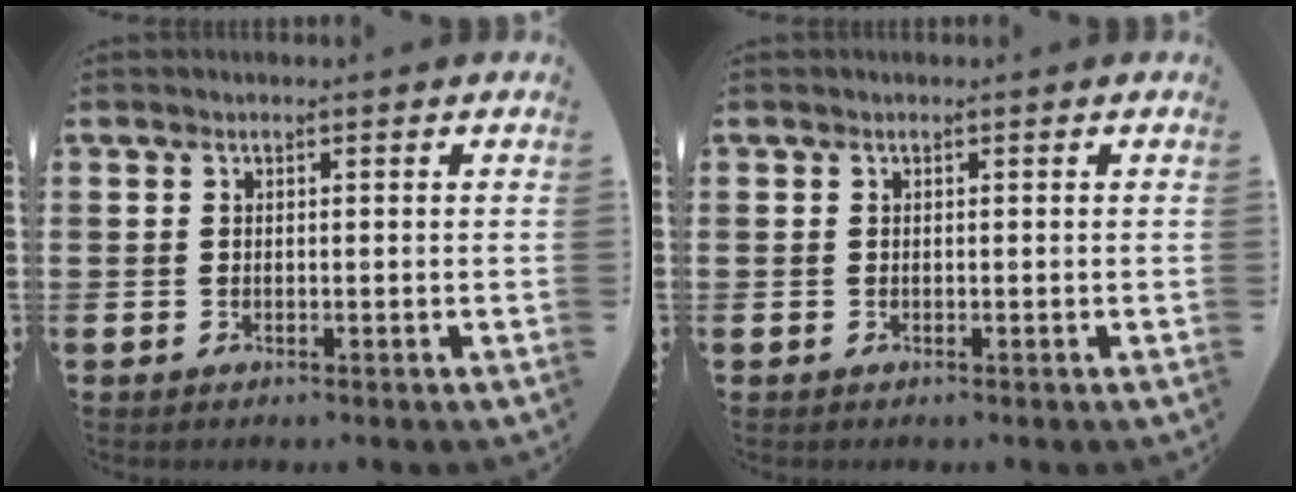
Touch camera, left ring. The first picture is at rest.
{"total": 0.0}